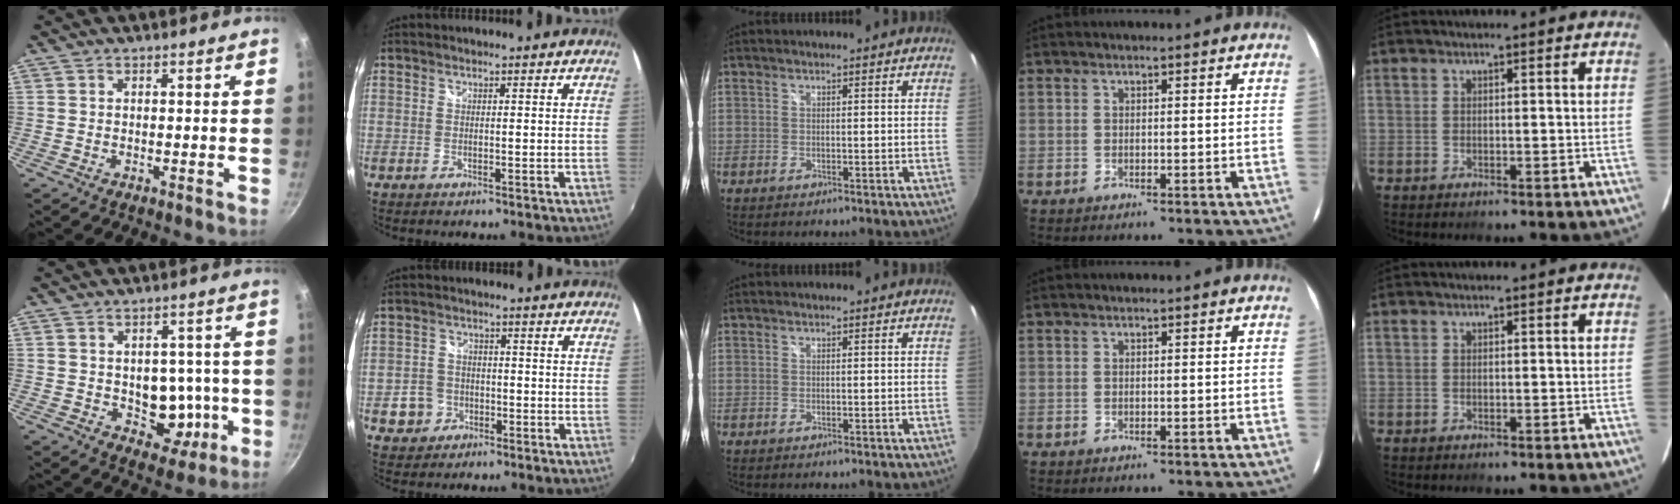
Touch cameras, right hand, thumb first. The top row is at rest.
{"thumb": {"total": 10.0, "force": [-1.3, 7.5, 6.6], "torque": [-0.040, 0.007, -0.006]}, "index": {"total": 5.4, "force": [-2.1, 4.9, 1.1], "torque": [-0.032, 0.016, -0.028]}}